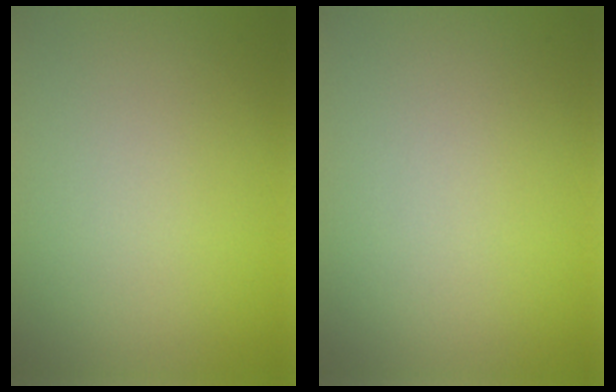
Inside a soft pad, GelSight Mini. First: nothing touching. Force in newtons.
{"total": 0.0}